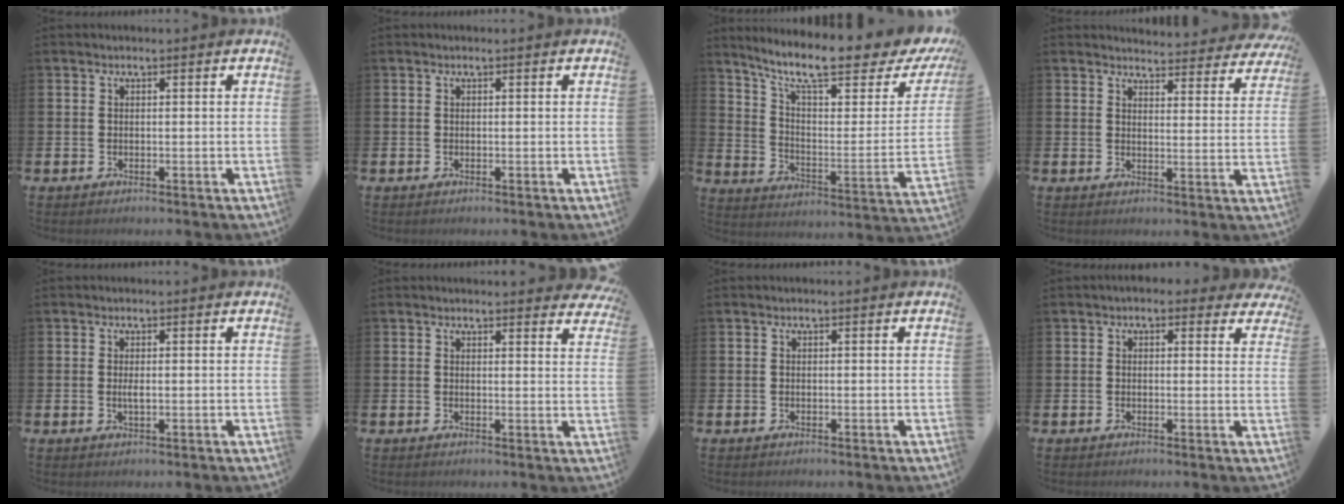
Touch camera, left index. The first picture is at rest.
{"total": 0.0}
{"total": 11.5, "force": [9.3, 2.2, 6.4], "torque": [-0.139, -0.070, 0.151]}
{"total": 4.2, "force": [4.1, 0.5, 0.1], "torque": [-0.007, -0.033, 0.072]}
{"total": 1.3, "force": [0.0, 0.4, 1.3], "torque": [-0.023, 0.002, -0.001]}
{"total": 2.0, "force": [2.0, 0.3, 0.0], "torque": [0.005, -0.009, 0.034]}
{"total": 0.0}
{"total": 1.6, "force": [1.2, 0.9, 0.3], "torque": [-0.008, 0.002, 0.019]}